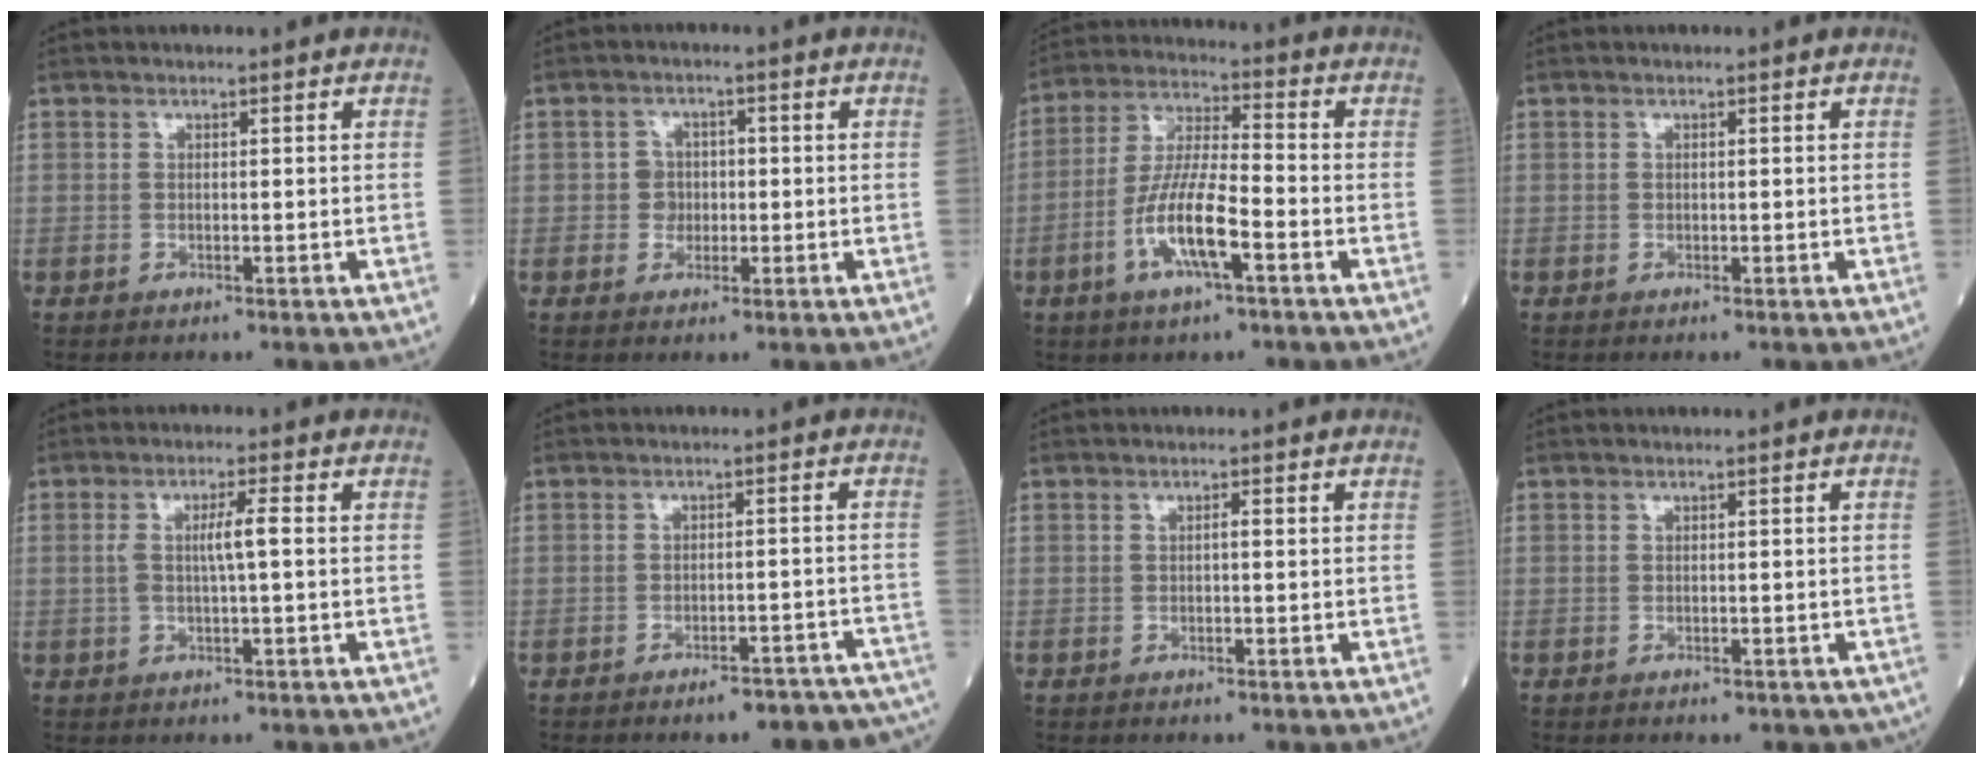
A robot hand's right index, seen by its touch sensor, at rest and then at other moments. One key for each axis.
{"total": 2.8, "fx": -0.4, "fy": 2.6, "fz": 1.1, "tx": -0.011, "ty": 0.006, "tz": -0.008}
{"total": 10.4, "fx": -4.0, "fy": 1.9, "fz": 9.5, "tx": -0.189, "ty": 0.000, "tz": -0.075}
{"total": 0.0}
{"total": 3.8, "fx": 0.2, "fy": 0.1, "fz": 3.8, "tx": -0.074, "ty": 0.005, "tz": 0.005}
{"total": 9.8, "fx": -8.8, "fy": 2.4, "fz": 3.6, "tx": -0.023, "ty": 0.023, "tz": -0.101}
{"total": 0.7, "fx": 0.0, "fy": 0.1, "fz": 0.7, "tx": -0.012, "ty": 0.001, "tz": 0.000}
{"total": 3.1, "fx": -2.3, "fy": 1.6, "fz": 1.3, "tx": -0.008, "ty": 0.000, "tz": -0.023}